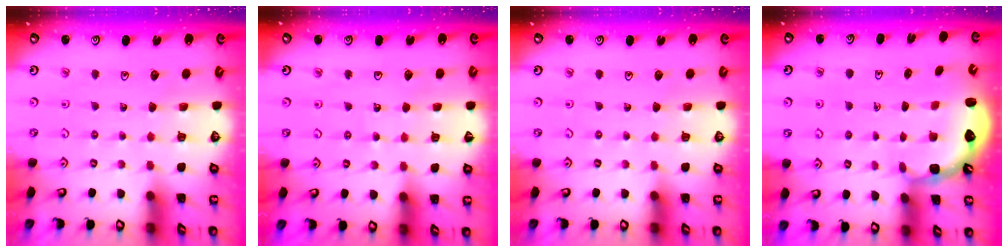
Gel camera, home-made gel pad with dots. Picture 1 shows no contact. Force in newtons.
{"total": 4.2, "press": 4.1, "slide": 0.4}
{"total": 0.0}
{"total": 2.6, "press": 2.3, "slide": 1.3}